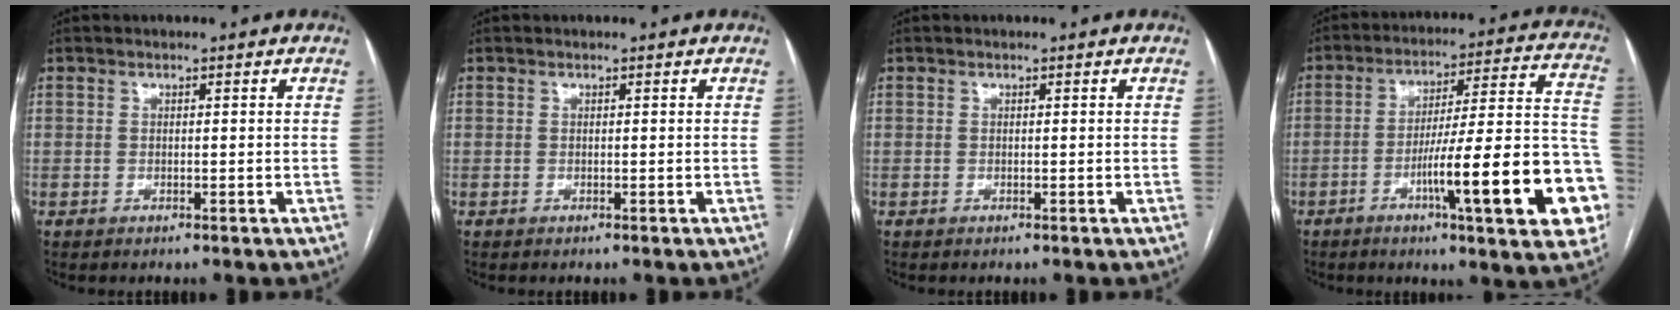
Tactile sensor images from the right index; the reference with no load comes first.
{"total": 0.0}
{"total": 0.0}
{"total": 21.6, "force": [-7.6, 1.6, 20.2], "torque": [-0.215, 0.014, -0.105]}